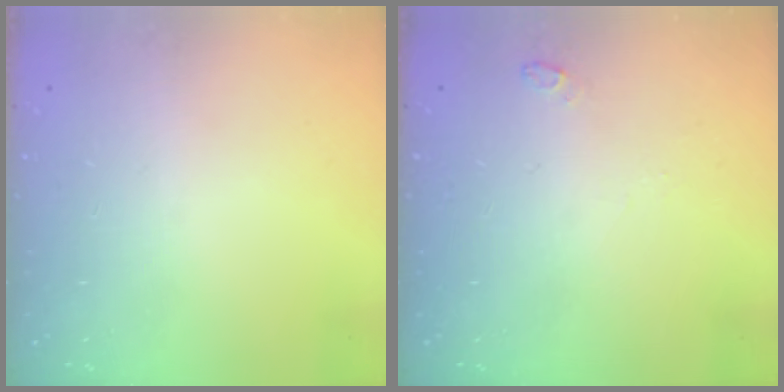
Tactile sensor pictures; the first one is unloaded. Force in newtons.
{"total": 4.7, "press": 2.7, "slide": 3.9}